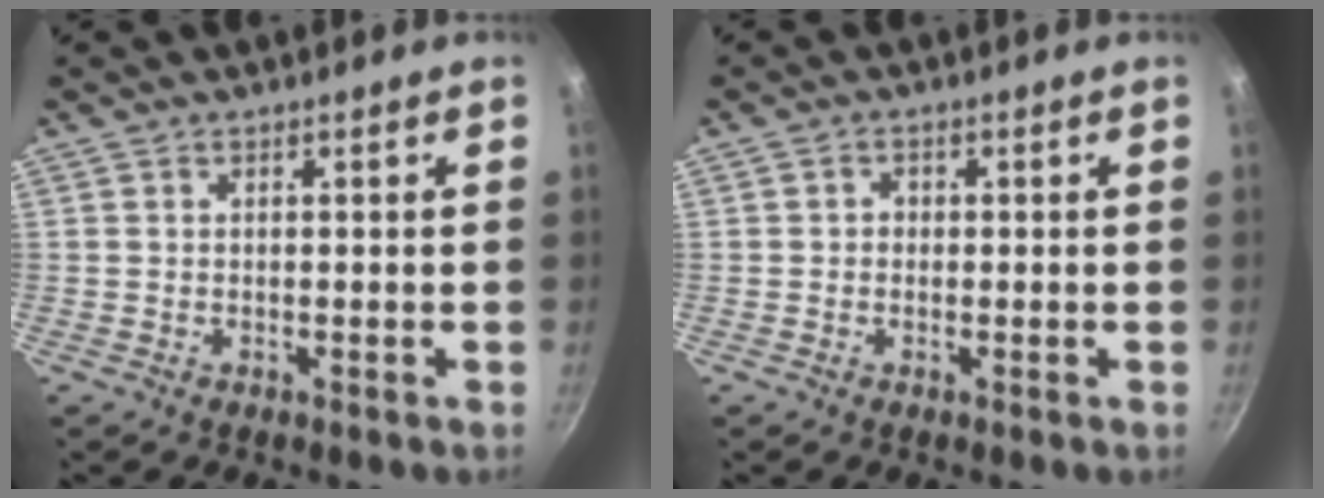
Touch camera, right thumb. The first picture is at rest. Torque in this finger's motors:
{"motor_torque": [-0.43, 0.45, -0.30, 0.16, 0.07]}